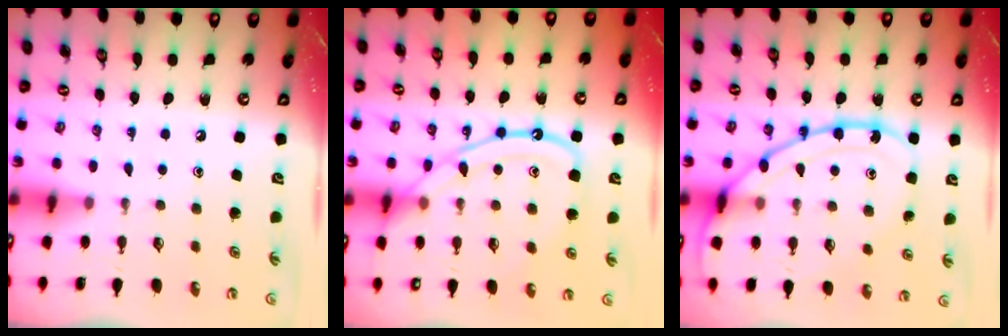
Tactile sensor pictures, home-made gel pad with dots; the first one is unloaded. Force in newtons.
{"total": 12.6, "press": 12.6, "slide": 1.0}
{"total": 16.3, "press": 16.2, "slide": 1.0}